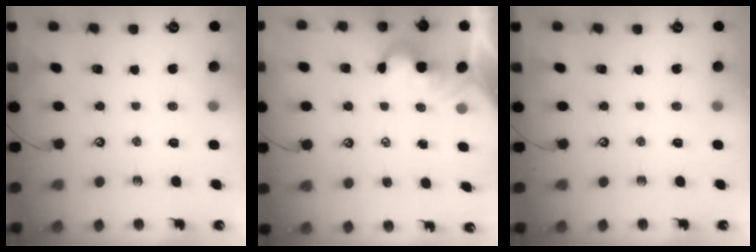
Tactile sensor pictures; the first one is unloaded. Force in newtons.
{"total": 2.2, "press": 2.1, "slide": 0.4}
{"total": 0.0}